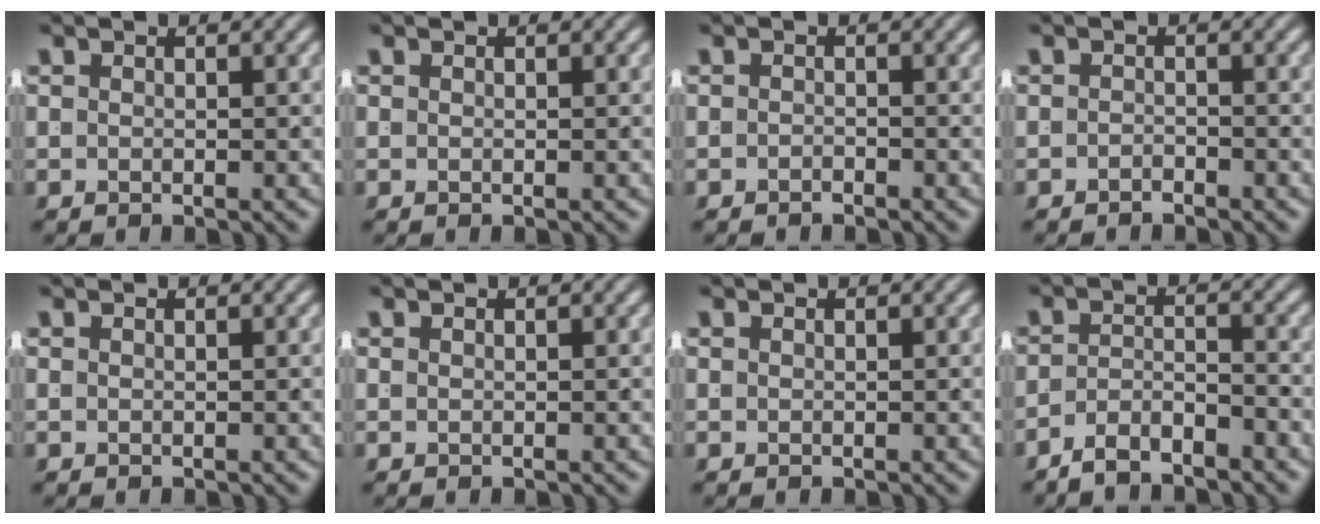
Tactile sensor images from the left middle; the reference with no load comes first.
{"total": 0.0}
{"total": 1.0, "force": [-0.8, -0.5, -0.1], "torque": [0.005, -0.005, -0.013]}
{"total": 1.3, "force": [-1.2, -0.4, -0.1], "torque": [0.007, -0.007, -0.018]}
{"total": 0.0}
{"total": 0.6, "force": [0.1, -0.6, 0.0], "torque": [0.005, -0.001, 0.004]}
{"total": 0.0}
{"total": 3.6, "force": [-3.3, 0.8, 1.0], "torque": [-0.008, -0.007, -0.057]}